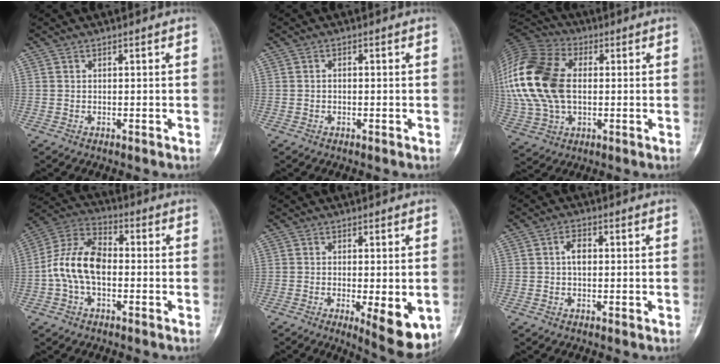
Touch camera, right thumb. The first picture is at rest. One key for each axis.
{"total": 0.8, "fx": -0.2, "fy": 0.5, "fz": 0.5, "tx": -0.008, "ty": 0.002, "tz": -0.005}
{"total": 24.0, "fx": 1.5, "fy": 15.4, "fz": 18.3, "tx": -0.420, "ty": 0.009, "tz": 0.030}
{"total": 12.3, "fx": -1.3, "fy": 7.4, "fz": 9.8, "tx": -0.186, "ty": 0.038, "tz": -0.034}
{"total": 9.6, "fx": -2.7, "fy": 2.9, "fz": 8.8, "tx": -0.116, "ty": -0.020, "tz": -0.032}
{"total": 3.2, "fx": 0.1, "fy": 2.0, "fz": 2.5, "tx": -0.038, "ty": 0.006, "tz": -0.003}